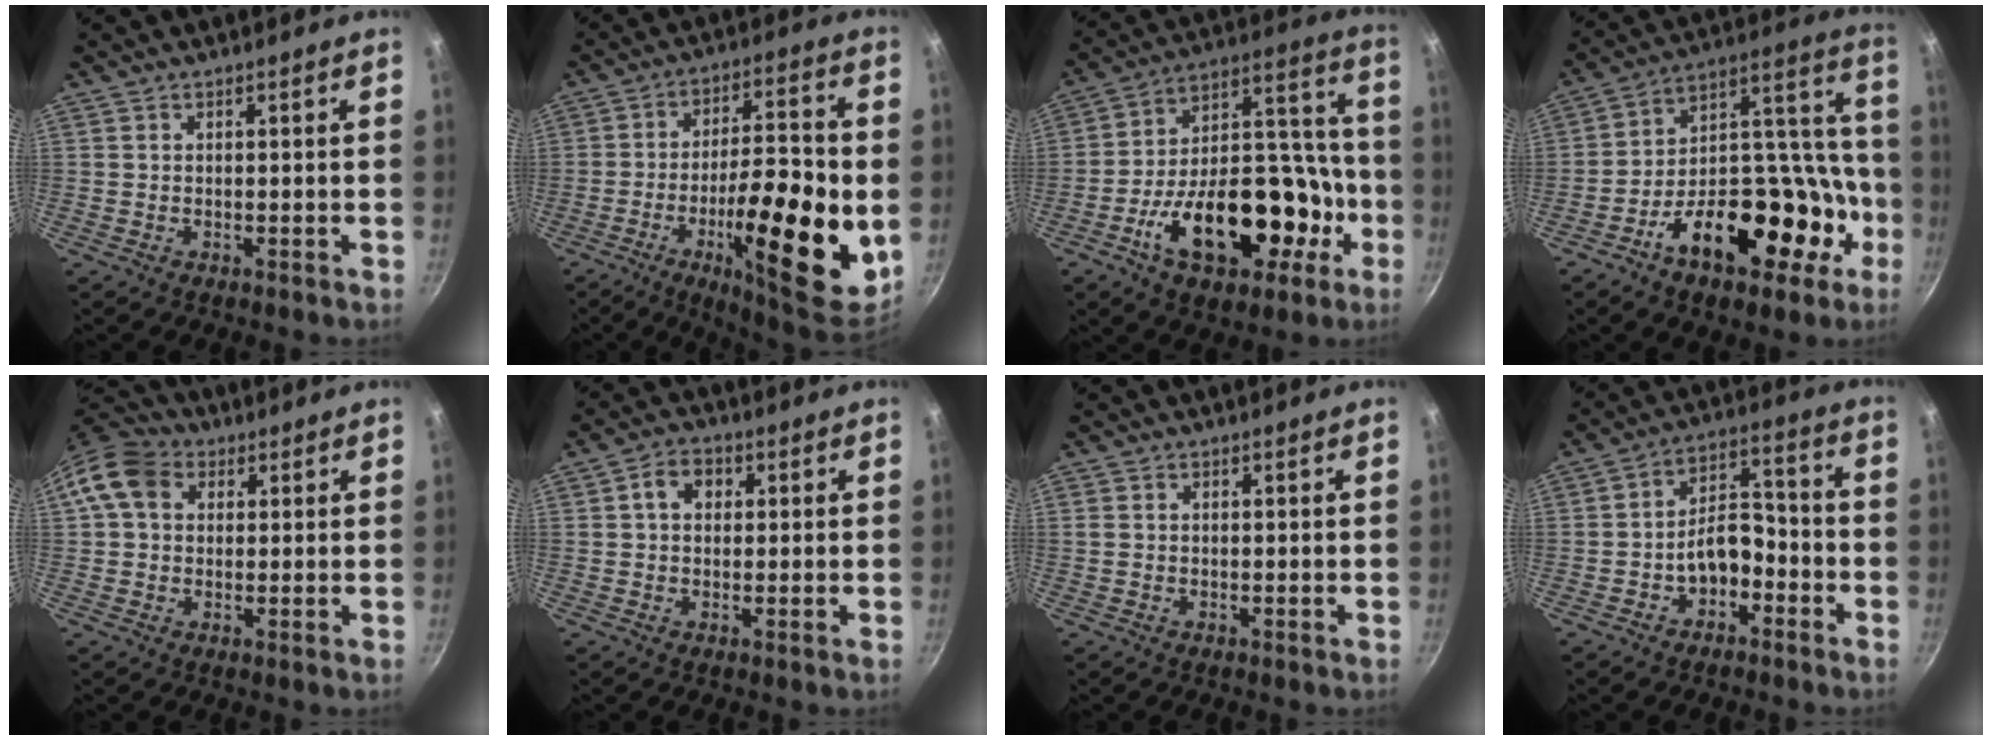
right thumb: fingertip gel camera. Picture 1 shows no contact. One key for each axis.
{"total": 23.6, "fx": -5.4, "fy": 7.3, "fz": 21.8, "tx": -0.305, "ty": 0.012, "tz": -0.081}
{"total": 25.9, "fx": -9.9, "fy": 14.8, "fz": 18.9, "tx": -0.251, "ty": 0.078, "tz": -0.148}
{"total": 25.4, "fx": -11.3, "fy": 14.2, "fz": 17.8, "tx": -0.222, "ty": 0.093, "tz": -0.173}
{"total": 9.1, "fx": 2.3, "fy": 7.2, "fz": 5.1, "tx": -0.071, "ty": 0.015, "tz": 0.023}
{"total": 5.0, "fx": 1.1, "fy": 3.8, "fz": 3.1, "tx": -0.030, "ty": 0.009, "tz": 0.010}
{"total": 1.0, "fx": 0.0, "fy": 0.9, "fz": 0.5, "tx": -0.008, "ty": 0.002, "tz": 0.000}
{"total": 5.5, "fx": -2.6, "fy": 3.8, "fz": 3.1, "tx": -0.021, "ty": 0.042, "tz": -0.044}